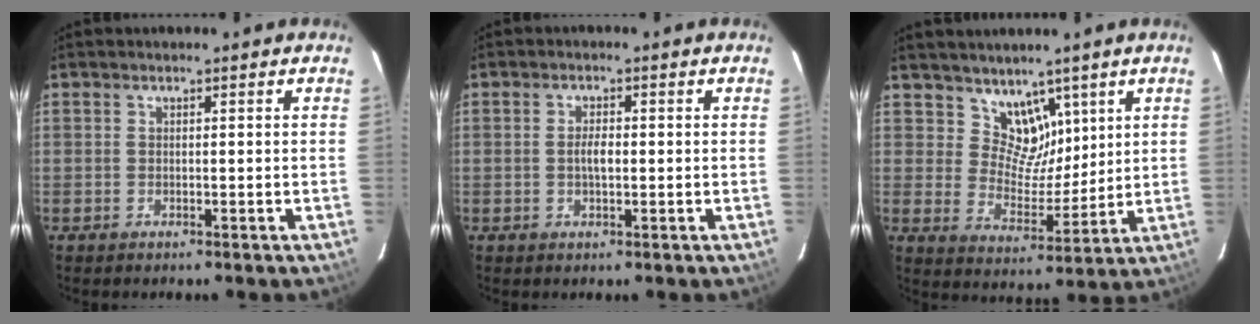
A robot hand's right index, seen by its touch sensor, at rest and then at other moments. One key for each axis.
{"total": 2.4, "fx": -0.2, "fy": 1.0, "fz": 2.2, "tx": -0.041, "ty": 0.003, "tz": -0.004}
{"total": 7.8, "fx": 5.3, "fy": 5.3, "fz": 2.0, "tx": -0.018, "ty": -0.008, "tz": 0.100}